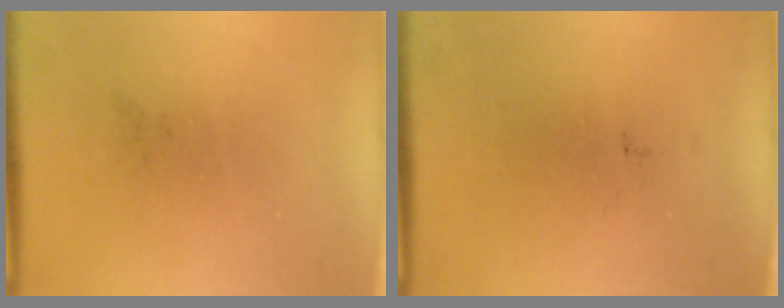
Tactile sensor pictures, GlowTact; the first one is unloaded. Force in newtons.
{"total": 0.0}